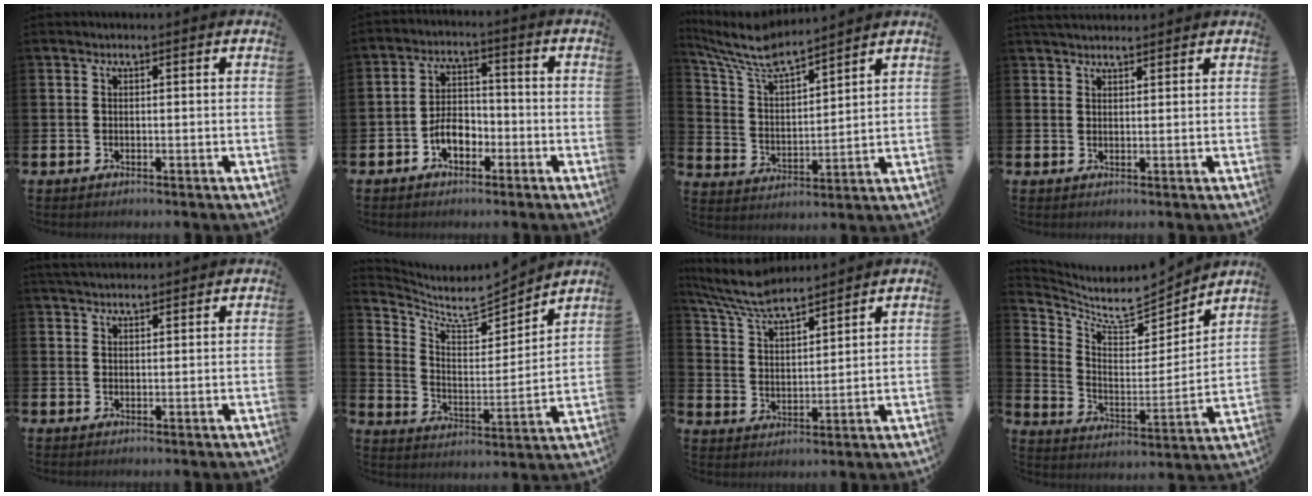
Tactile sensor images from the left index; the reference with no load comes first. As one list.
[{"total": 4.4, "force": [-2.1, 2.8, 2.7], "torque": [-0.045, 0.007, -0.042]}, {"total": 8.2, "force": [7.6, 1.2, 2.7], "torque": [-0.083, -0.050, 0.134]}, {"total": 2.5, "force": [2.4, 0.5, 0.3], "torque": [0.000, -0.010, 0.042]}, {"total": 2.8, "force": [2.8, 0.5, 0.4], "torque": [-0.004, -0.013, 0.049]}, {"total": 7.2, "force": [6.7, 1.5, 2.0], "torque": [-0.070, -0.062, 0.112]}, {"total": 7.3, "force": [6.9, 0.9, 2.4], "torque": [-0.071, -0.038, 0.123]}, {"total": 8.1, "force": [7.5, 2.0, 2.3], "torque": [-0.073, -0.071, 0.125]}]